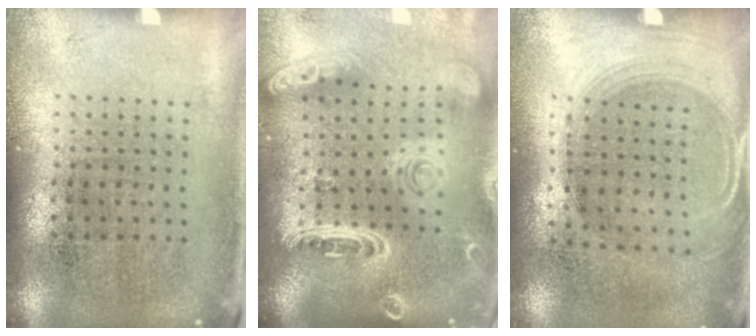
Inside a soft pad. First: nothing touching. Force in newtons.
{"total": 2.6, "press": 2.3, "slide": 1.1}
{"total": 1.5, "press": 1.3, "slide": 0.7}